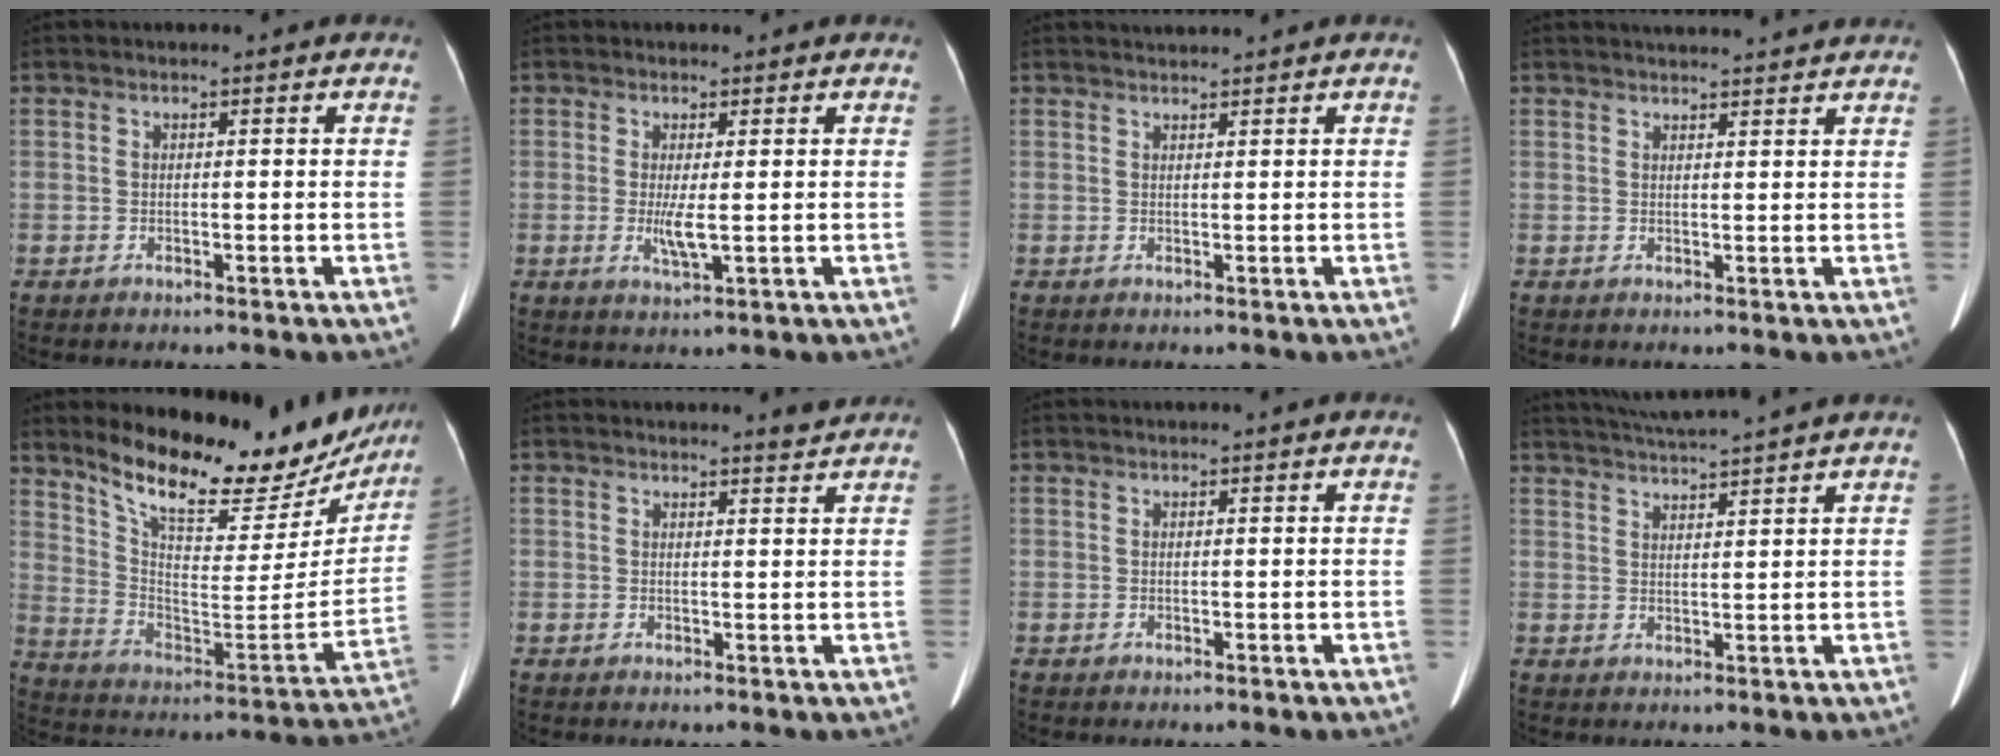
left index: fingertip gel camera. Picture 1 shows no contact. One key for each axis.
{"total": 2.9, "fx": 0.0, "fy": 0.2, "fz": 2.9, "tx": -0.060, "ty": -0.008, "tz": 0.005}
{"total": 1.8, "fx": 1.8, "fy": -0.5, "fz": 0.2, "tx": -0.002, "ty": 0.016, "tz": 0.038}
{"total": 8.6, "fx": 8.1, "fy": 0.4, "fz": 2.7, "tx": -0.034, "ty": 0.023, "tz": 0.091}
{"total": 24.5, "fx": 20.6, "fy": 7.5, "fz": 11.0, "tx": -0.170, "ty": -0.031, "tz": 0.292}
{"total": 2.0, "fx": 2.0, "fy": -0.3, "fz": 0.1, "tx": -0.008, "ty": -0.006, "tz": 0.027}
{"total": 0.7, "fx": 0.6, "fy": -0.2, "fz": 0.3, "tx": -0.009, "ty": 0.009, "tz": 0.018}
{"total": 8.3, "fx": 7.6, "fy": -1.6, "fz": 3.0, "tx": -0.053, "ty": 0.016, "tz": 0.114}